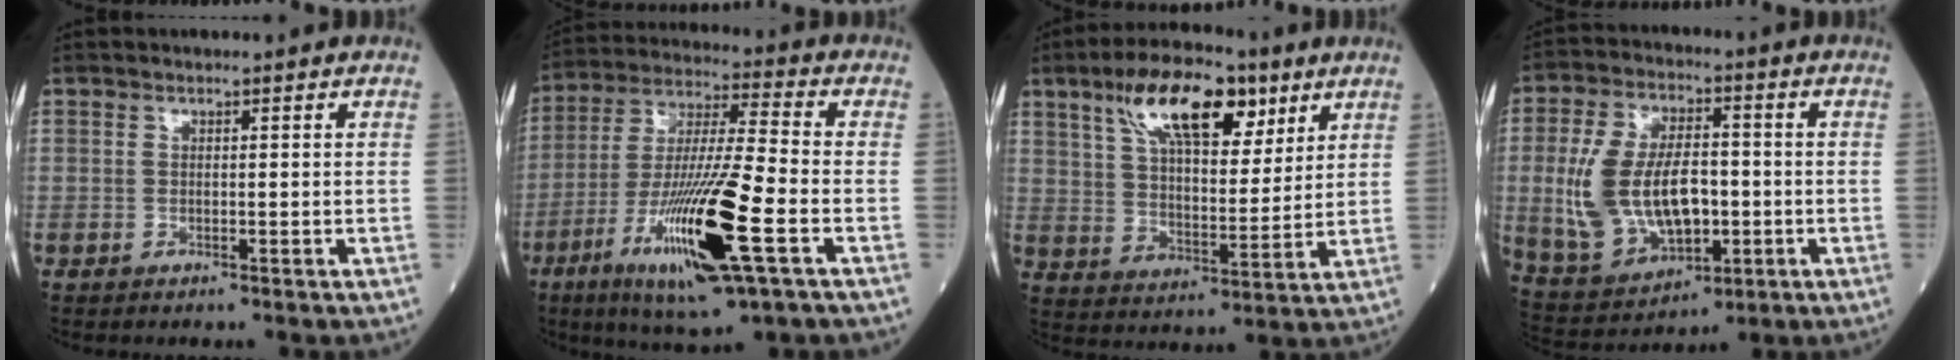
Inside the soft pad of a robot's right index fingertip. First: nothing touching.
{"total": 19.0, "force": [-7.3, 1.5, 17.5], "torque": [-0.356, -0.033, -0.131]}
{"total": 15.3, "force": [8.6, 5.8, 11.2], "torque": [-0.195, 0.022, 0.151]}
{"total": 15.7, "force": [-1.4, 8.4, 13.2], "torque": [-0.271, 0.009, -0.008]}